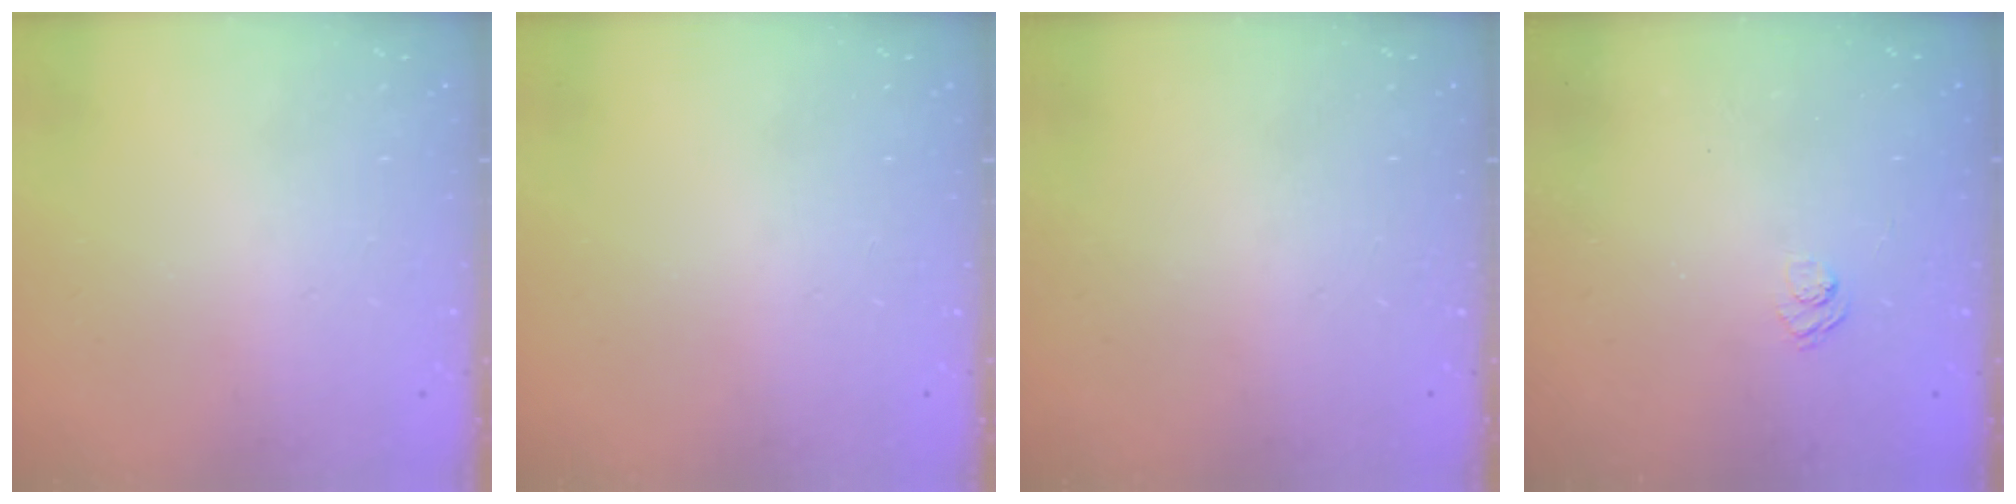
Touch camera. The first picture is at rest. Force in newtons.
{"total": 0.0}
{"total": 0.0}
{"total": 2.4, "press": 2.0, "slide": 1.3}